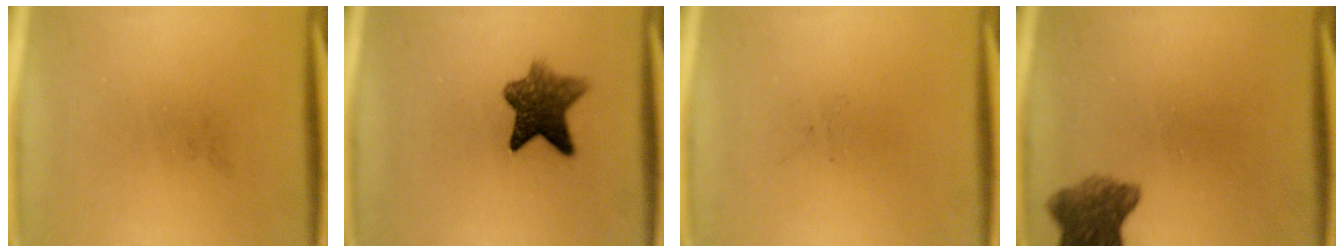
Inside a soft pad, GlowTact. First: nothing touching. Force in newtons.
{"total": 7.7}
{"total": 0.0}
{"total": 6.8}